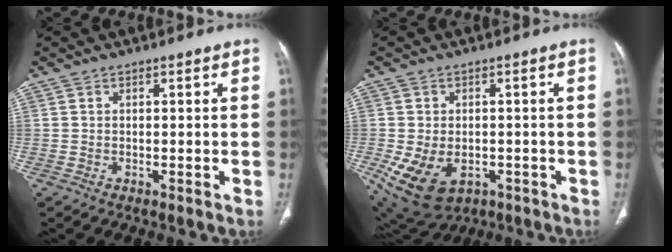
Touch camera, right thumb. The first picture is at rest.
{"total": 11.2, "force": [-3.5, 7.6, 7.4], "torque": [-0.137, 0.005, -0.037]}